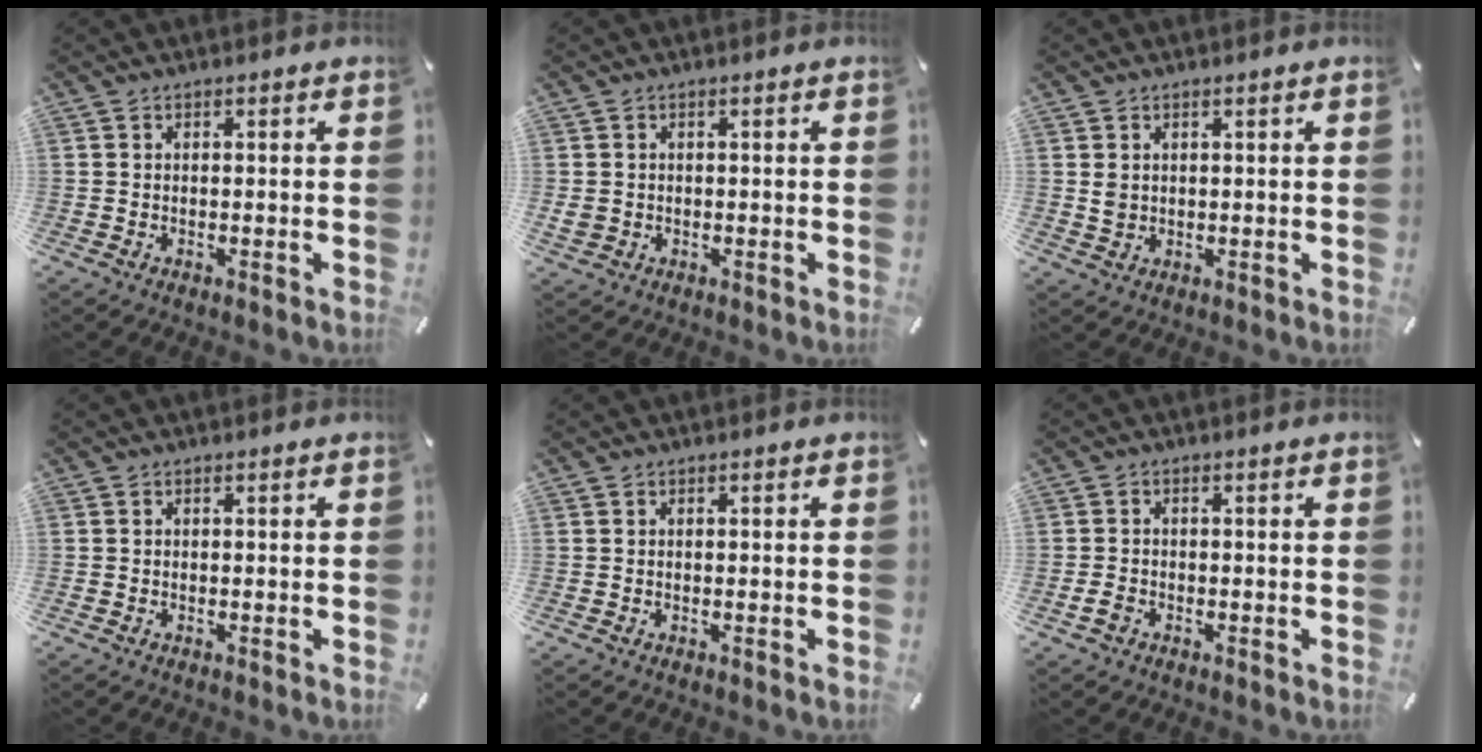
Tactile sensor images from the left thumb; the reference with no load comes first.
{"total": 2.1, "force": [0.0, 1.9, 0.8], "torque": [-0.016, 0.004, -0.001]}
{"total": 1.9, "force": [0.9, 1.5, 0.8], "torque": [-0.009, -0.001, 0.015]}
{"total": 0.0}
{"total": 0.0}
{"total": 2.0, "force": [-0.9, 1.3, 1.2], "torque": [-0.028, 0.000, -0.019]}